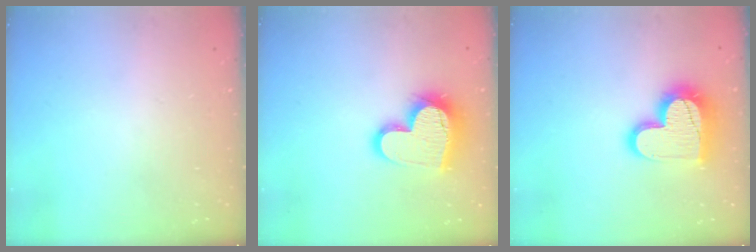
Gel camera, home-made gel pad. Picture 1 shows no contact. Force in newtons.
{"total": 16.6, "press": 16.6, "slide": 1.1}
{"total": 18.1, "press": 18.0, "slide": 1.5}